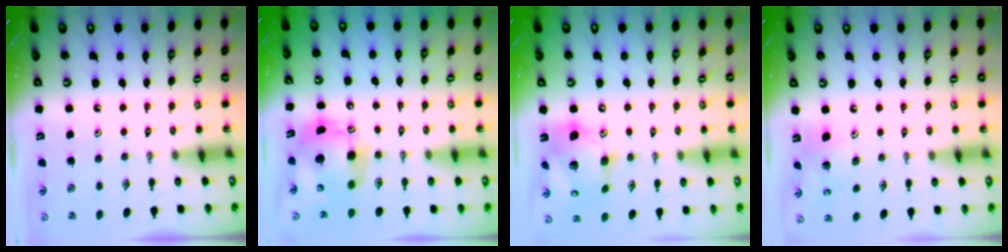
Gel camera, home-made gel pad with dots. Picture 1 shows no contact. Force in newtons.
{"total": 12.4, "press": 12.3, "slide": 2.1}
{"total": 18.1, "press": 17.8, "slide": 3.2}
{"total": 8.8, "press": 8.8, "slide": 0.5}